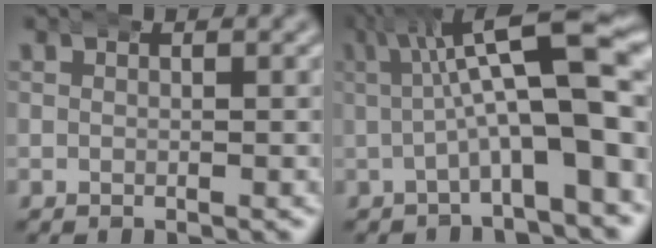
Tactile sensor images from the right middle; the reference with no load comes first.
{"total": 8.7, "force": [0.4, 2.7, 8.3], "torque": [-0.111, 0.010, 0.003]}